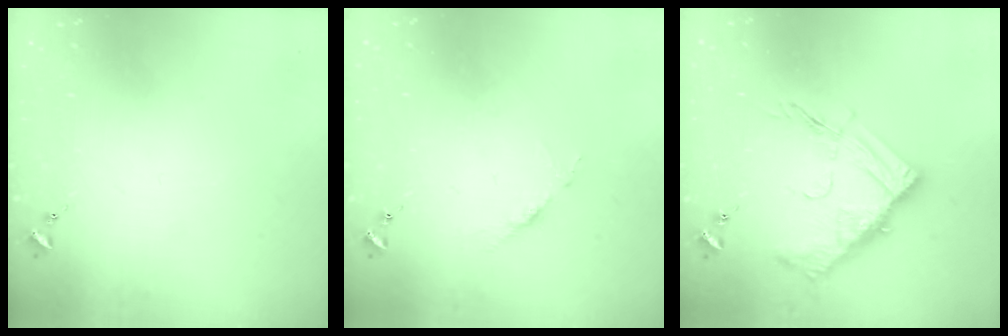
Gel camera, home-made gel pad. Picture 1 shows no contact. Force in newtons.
{"total": 3.5, "press": 3.5, "slide": 0.5}
{"total": 16.5, "press": 16.4, "slide": 1.4}